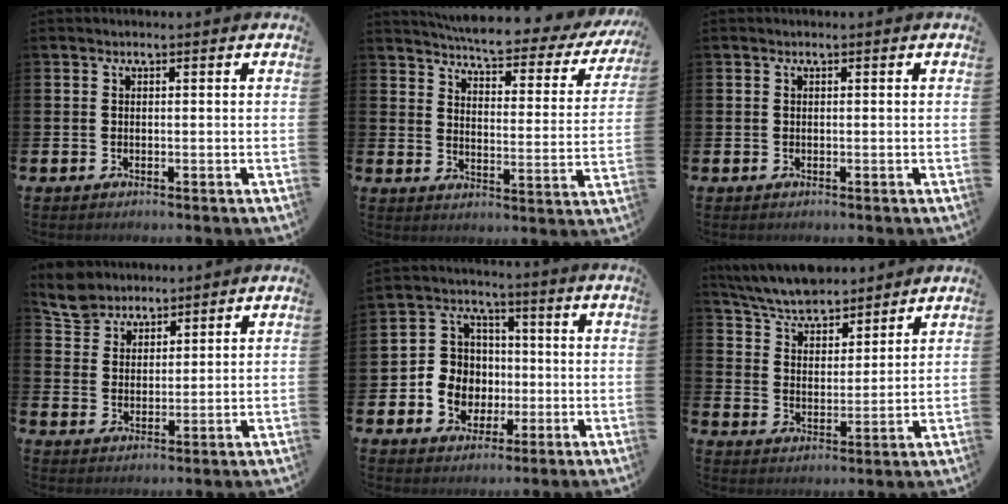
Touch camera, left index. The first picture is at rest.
{"total": 5.5, "force": [5.1, 0.6, 2.0], "torque": [-0.056, -0.043, 0.080]}
{"total": 0.0}
{"total": 5.5, "force": [5.2, 1.8, 0.0], "torque": [-0.029, -0.019, 0.098]}
{"total": 7.0, "force": [-0.6, 6.7, 2.0], "torque": [-0.072, 0.006, -0.015]}
{"total": 6.7, "force": [6.4, 1.5, 1.2], "torque": [-0.056, -0.039, 0.115]}